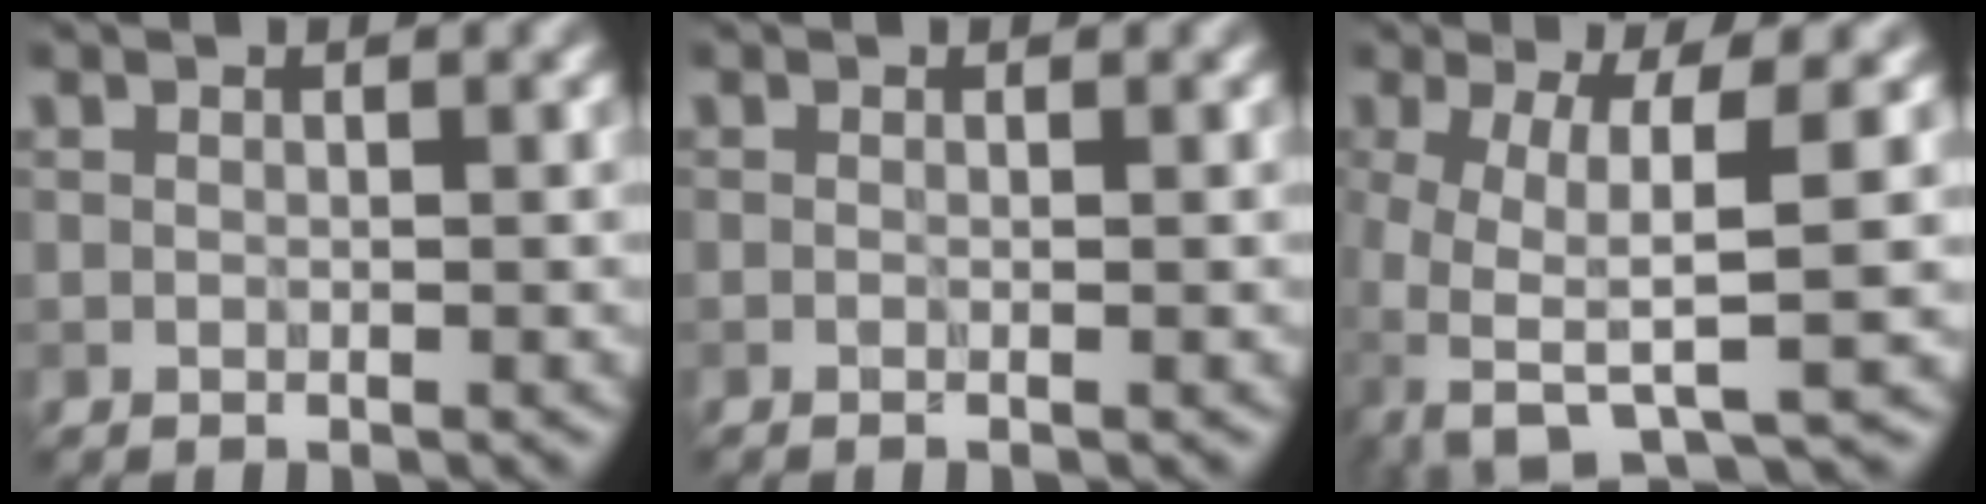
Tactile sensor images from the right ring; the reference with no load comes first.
{"total": 1.3, "force": [-0.1, 0.7, 1.1], "torque": [-0.007, -0.006, -0.016]}
{"total": 7.5, "force": [-1.7, 2.2, 7.0], "torque": [-0.142, -0.004, -0.032]}